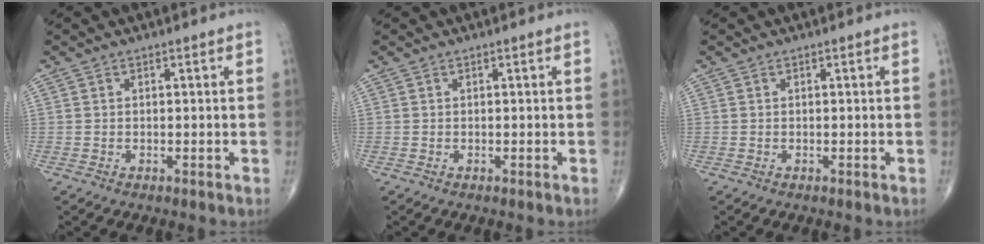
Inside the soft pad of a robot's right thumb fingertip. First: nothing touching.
{"total": 0.0}
{"total": 0.0}